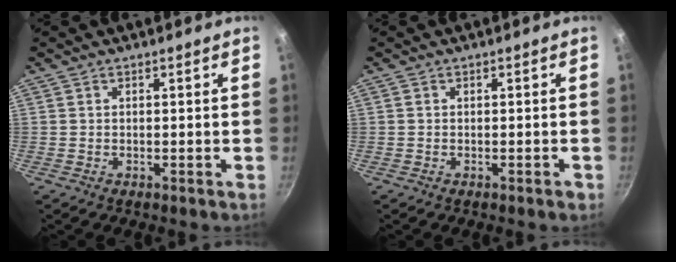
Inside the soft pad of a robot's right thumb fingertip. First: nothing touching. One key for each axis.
{"total": 0.8, "fx": -0.4, "fy": 0.3, "fz": 0.6, "tx": -0.009, "ty": 0.006, "tz": -0.008}